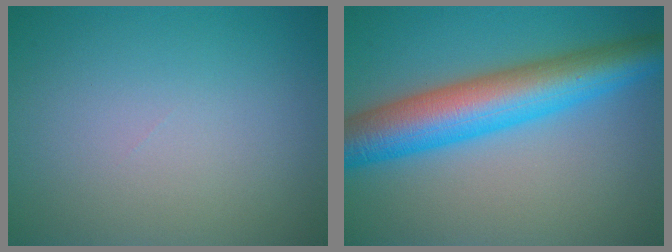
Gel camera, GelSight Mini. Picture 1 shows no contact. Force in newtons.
{"total": 9.1, "press": 9.1, "slide": 0.2}